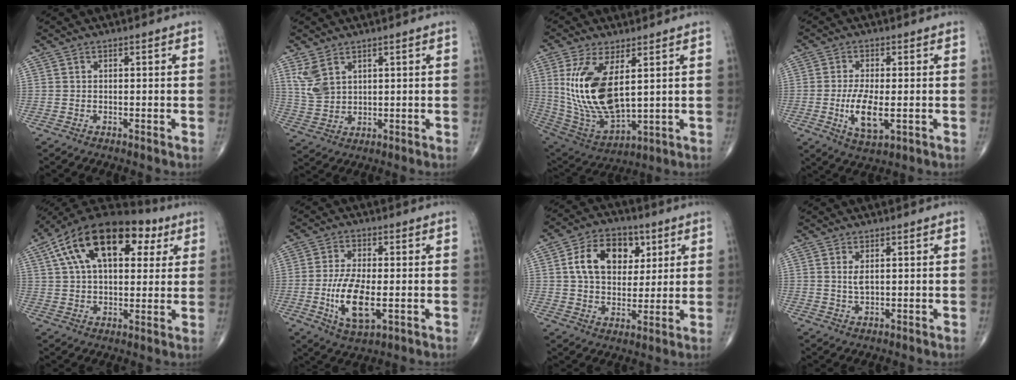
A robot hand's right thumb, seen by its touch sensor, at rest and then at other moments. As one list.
[{"total": 5.9, "force": [3.1, 3.6, 3.6], "torque": [-0.069, -0.008, 0.077]}, {"total": 17.3, "force": [3.9, 7.8, 15.0], "torque": [-0.300, -0.026, 0.097]}, {"total": 7.1, "force": [-1.3, 2.6, 6.5], "torque": [-0.124, -0.015, -0.021]}, {"total": 23.0, "force": [9.1, 12.4, 17.1], "torque": [-0.280, 0.025, 0.146]}, {"total": 10.3, "force": [-2.0, 4.2, 9.2], "torque": [-0.178, -0.008, -0.032]}, {"total": 13.6, "force": [4.2, 9.3, 8.9], "torque": [-0.114, -0.003, 0.068]}, {"total": 2.2, "force": [0.7, 0.9, 1.9], "torque": [-0.037, -0.006, 0.019]}]